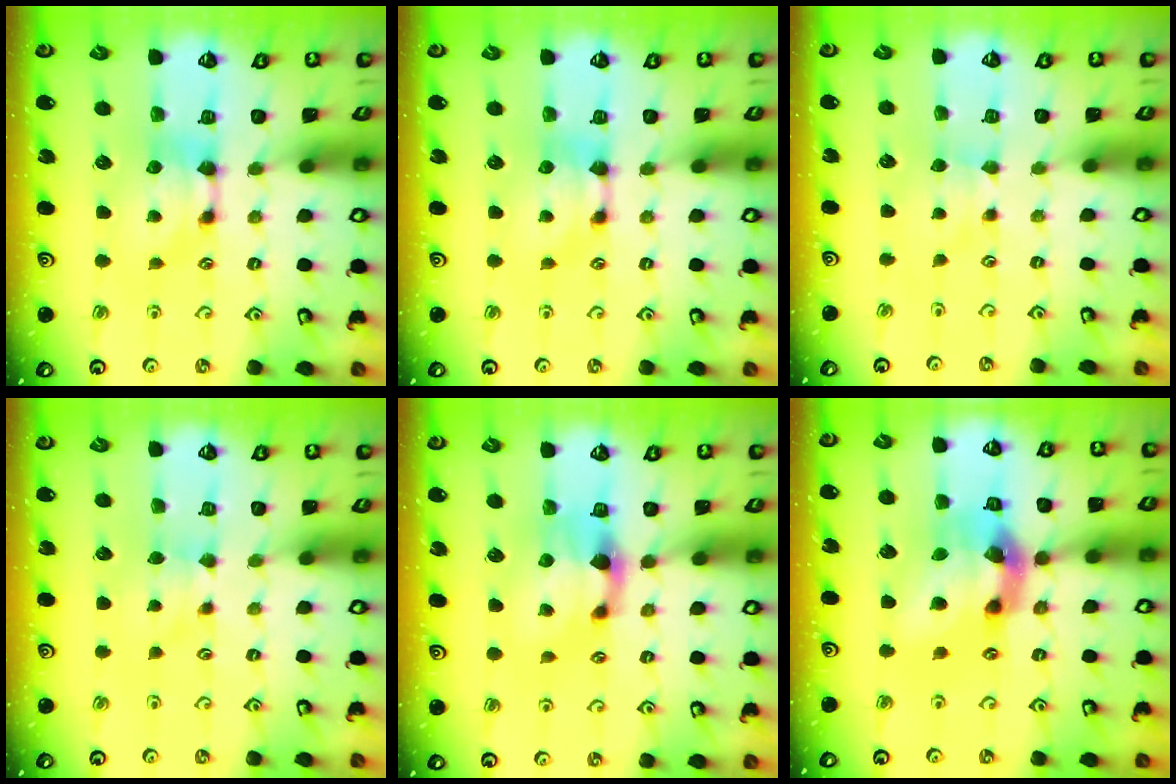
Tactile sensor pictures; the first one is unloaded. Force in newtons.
{"total": 0.0}
{"total": 1.7, "press": 1.6, "slide": 0.5}
{"total": 2.3, "press": 2.2, "slide": 0.6}
{"total": 1.7, "press": 1.2, "slide": 1.3}
{"total": 8.8, "press": 8.4, "slide": 2.7}